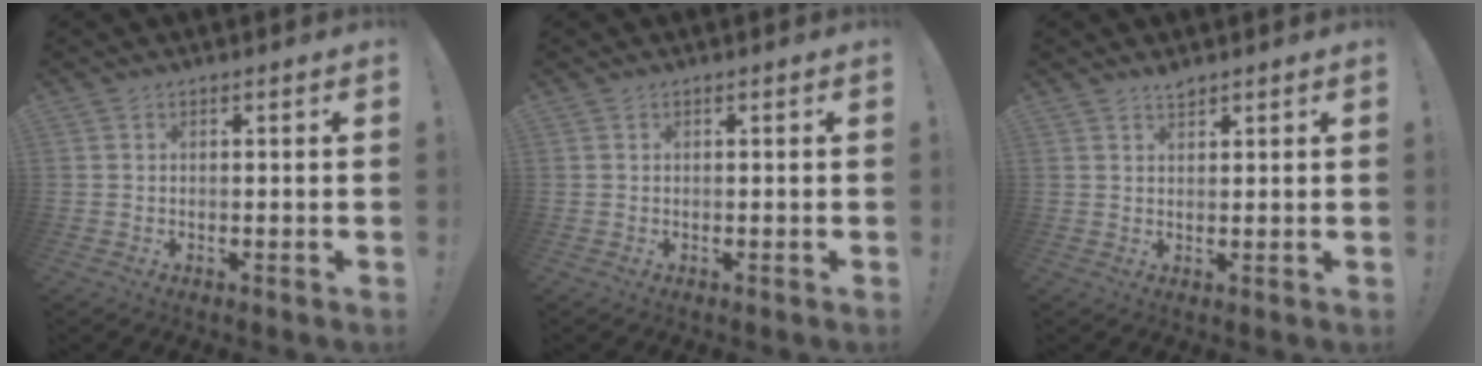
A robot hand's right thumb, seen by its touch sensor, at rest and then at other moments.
{"total": 0.0}
{"total": 1.7, "force": [1.6, 0.3, 0.4], "torque": [-0.001, -0.011, 0.028]}